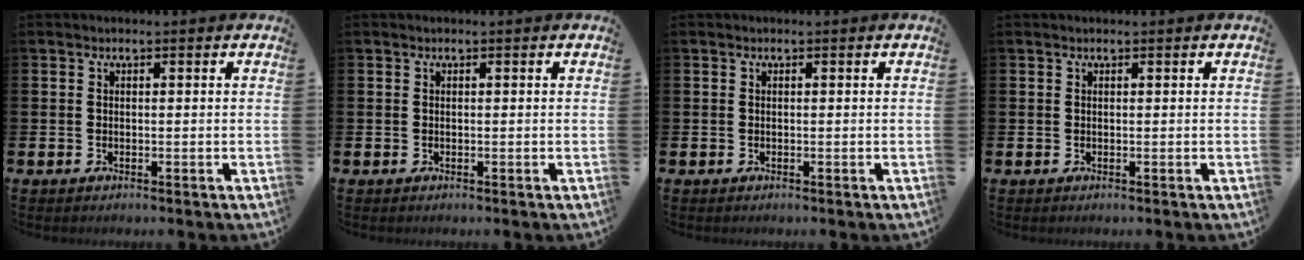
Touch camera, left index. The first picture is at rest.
{"total": 0.0}
{"total": 0.0}
{"total": 0.0}